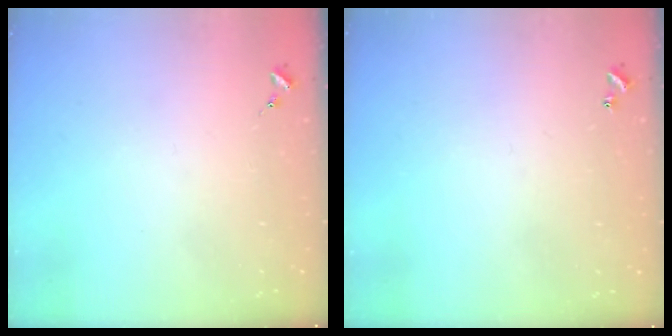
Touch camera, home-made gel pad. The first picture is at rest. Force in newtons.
{"total": 0.9, "press": 0.9, "slide": 0.2}